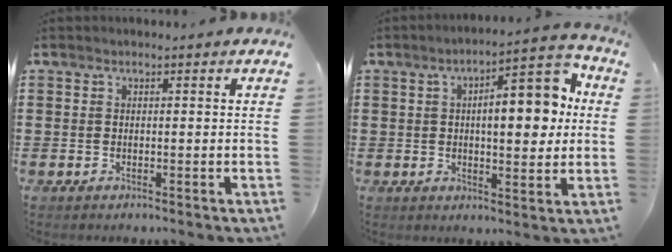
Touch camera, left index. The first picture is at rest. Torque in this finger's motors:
{"motor_torque": [2.14, 0.00, 1.04, 0.21]}